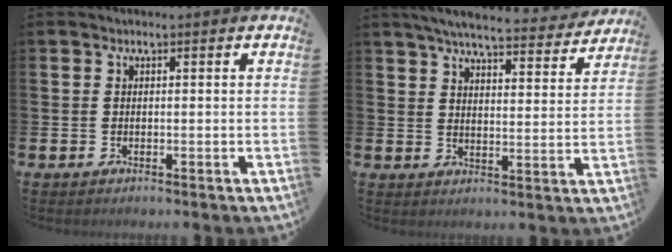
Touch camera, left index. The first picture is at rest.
{"total": 6.1, "force": [5.7, 0.5, 2.1], "torque": [-0.047, -0.038, 0.094]}